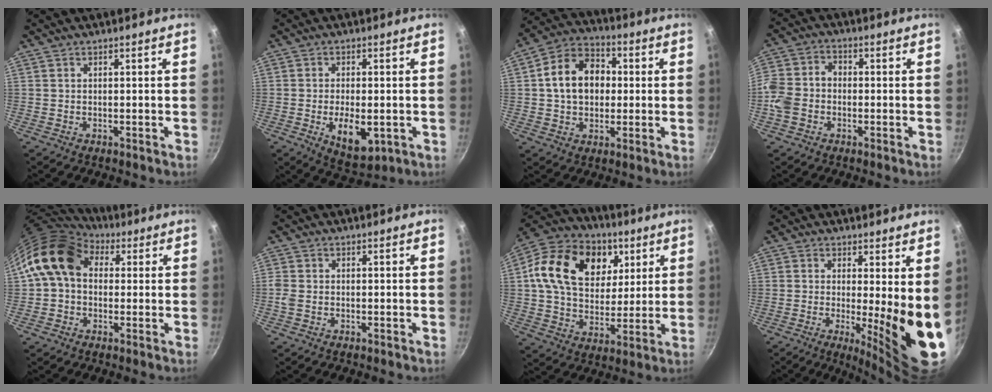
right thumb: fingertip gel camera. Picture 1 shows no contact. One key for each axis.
{"total": 8.9, "fx": -1.9, "fy": 4.4, "fz": 7.5, "tx": -0.109, "ty": -0.006, "tz": -0.017}
{"total": 13.2, "fx": 1.1, "fy": 10.0, "fz": 8.5, "tx": -0.113, "ty": 0.025, "tz": 0.004}
{"total": 8.5, "fx": -2.0, "fy": 6.6, "fz": 4.9, "tx": -0.085, "ty": 0.027, "tz": -0.055}
{"total": 12.6, "fx": 3.0, "fy": 9.5, "fz": 7.7, "tx": -0.115, "ty": 0.016, "tz": 0.032}
{"total": 1.7, "fx": -0.5, "fy": 1.3, "fz": 1.0, "tx": -0.024, "ty": 0.001, "tz": -0.012}
{"total": 23.1, "fx": 7.3, "fy": 16.5, "fz": 14.3, "tx": -0.229, "ty": -0.001, "tz": 0.116}
{"total": 12.4, "fx": -0.1, "fy": 2.6, "fz": 12.1, "tx": -0.149, "ty": -0.034, "tz": 0.002}